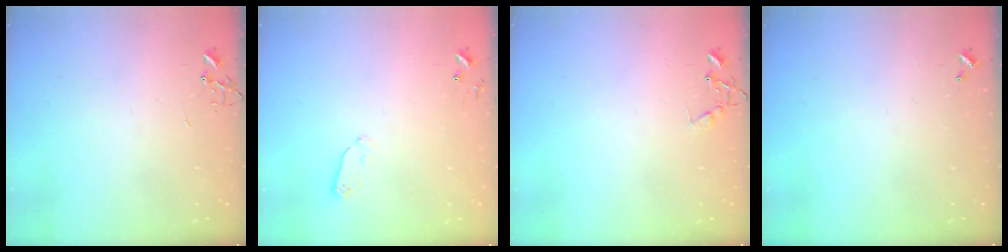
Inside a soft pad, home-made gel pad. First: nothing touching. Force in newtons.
{"total": 2.9, "press": 2.9, "slide": 0.4}
{"total": 7.5, "press": 7.5, "slide": 0.4}
{"total": 0.0}